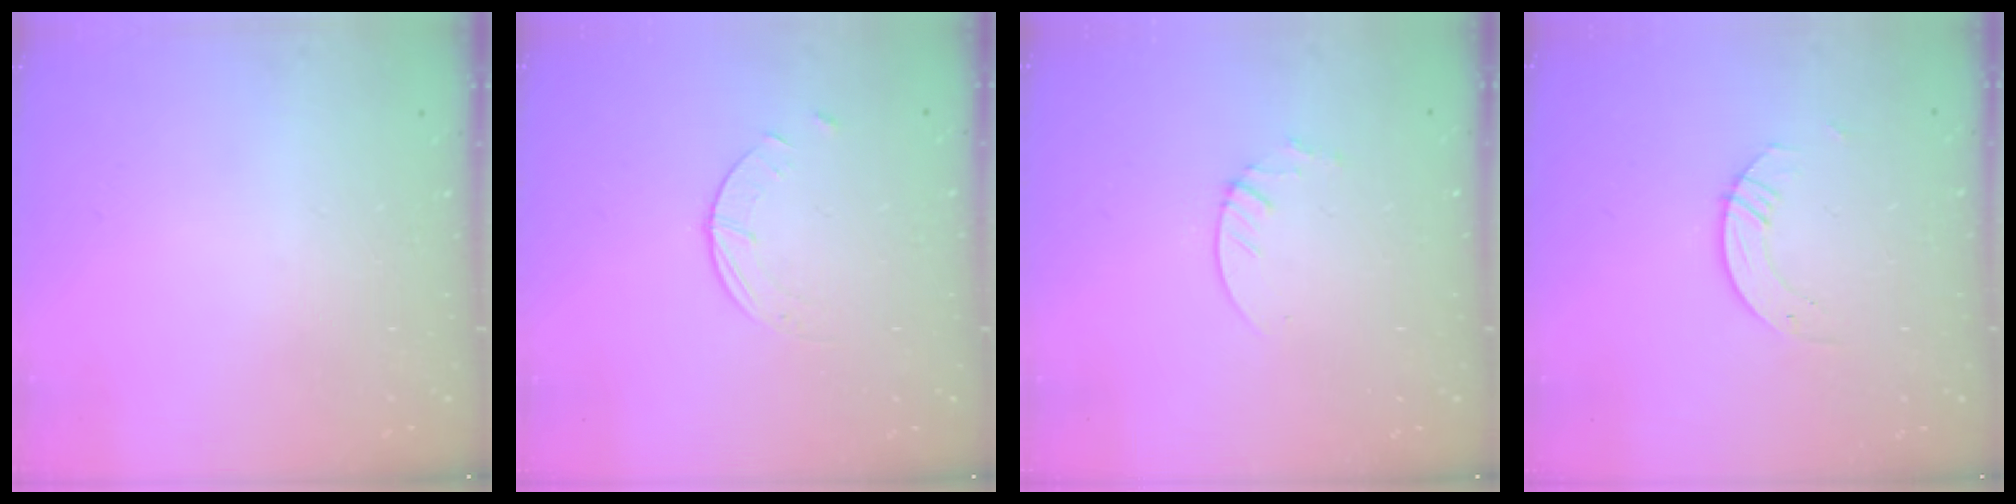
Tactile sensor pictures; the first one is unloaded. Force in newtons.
{"total": 0.9, "press": 0.9, "slide": 0.2}
{"total": 1.9, "press": 1.9, "slide": 0.2}
{"total": 2.2, "press": 2.2, "slide": 0.2}